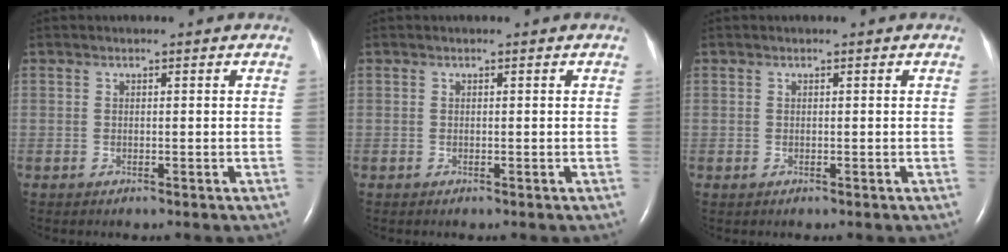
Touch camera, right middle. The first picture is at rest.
{"total": 0.0}
{"total": 0.0}